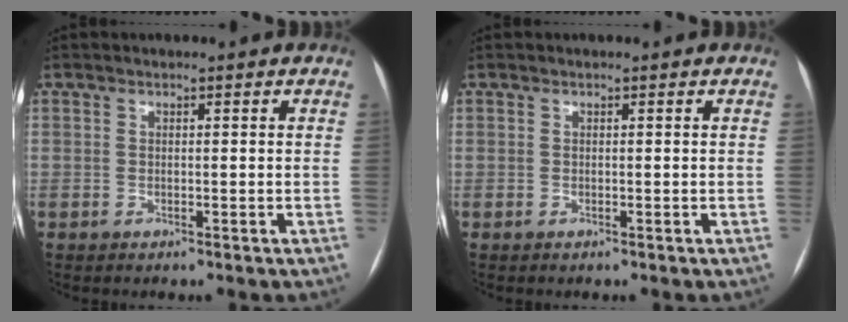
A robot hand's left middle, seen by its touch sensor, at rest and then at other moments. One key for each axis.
{"total": 0.0}